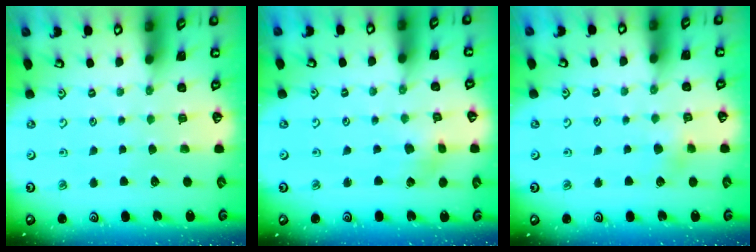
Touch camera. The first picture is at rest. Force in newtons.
{"total": 2.5, "press": 2.5, "slide": 0.6}
{"total": 4.2, "press": 4.2, "slide": 0.6}